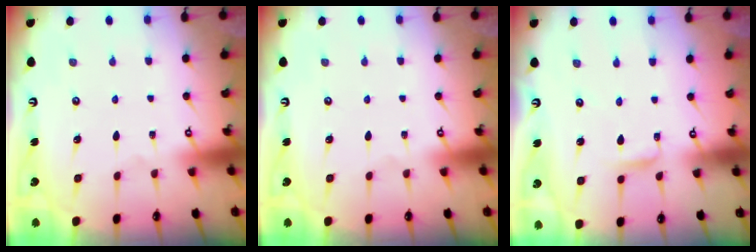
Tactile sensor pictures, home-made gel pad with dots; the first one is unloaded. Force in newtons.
{"total": 0.0}
{"total": 3.0, "press": 3.0, "slide": 0.3}